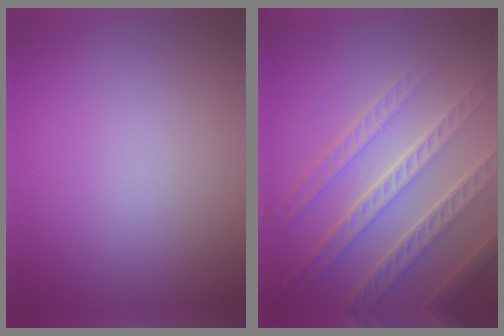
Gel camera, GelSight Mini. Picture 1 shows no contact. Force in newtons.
{"total": 7.9, "press": 5.4, "slide": 5.8}